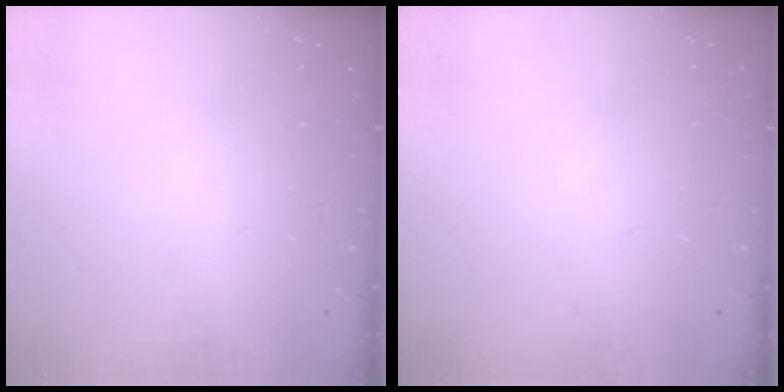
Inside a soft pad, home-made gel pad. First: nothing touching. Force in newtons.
{"total": 0.0}